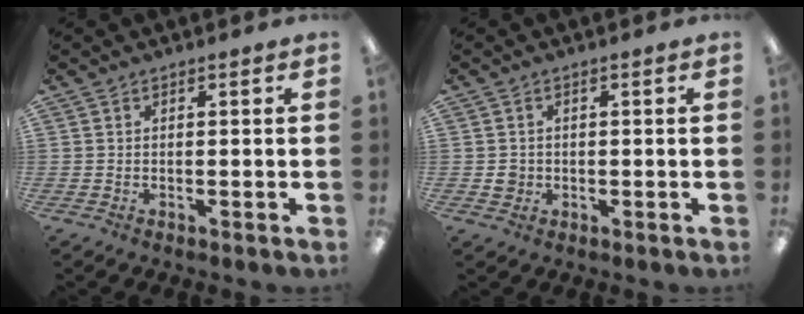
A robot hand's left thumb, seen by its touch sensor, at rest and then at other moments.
{"total": 2.0, "force": [0.0, 1.9, 0.6], "torque": [-0.006, 0.001, -0.005]}